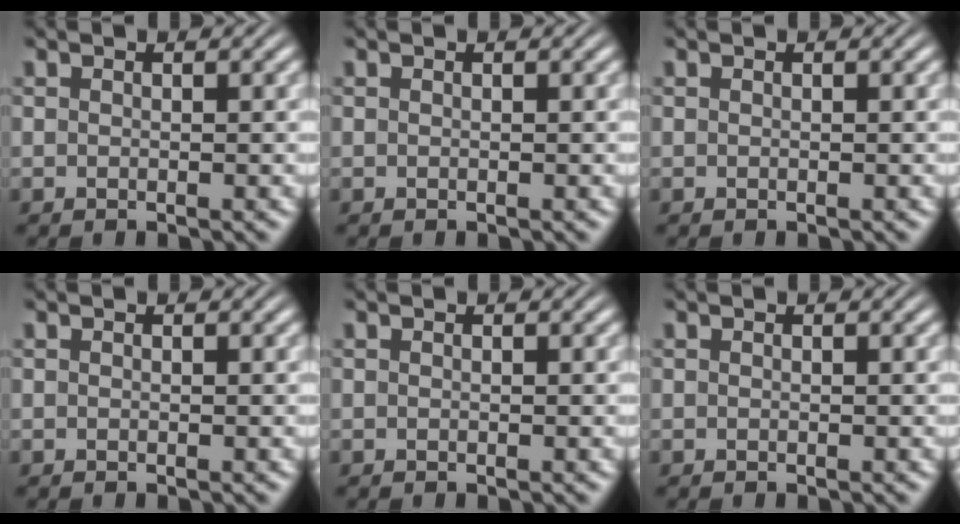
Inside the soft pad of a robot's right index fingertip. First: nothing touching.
{"total": 0.0}
{"total": 0.0}
{"total": 0.0}
{"total": 0.0}
{"total": 0.0}